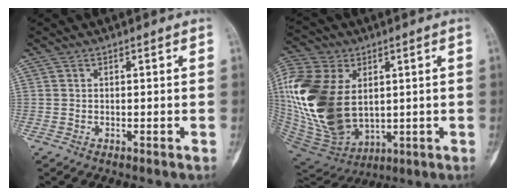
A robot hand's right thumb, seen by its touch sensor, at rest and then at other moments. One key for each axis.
{"total": 25.1, "fx": 2.8, "fy": 16.7, "fz": 18.5, "tx": -0.398, "ty": -0.021, "tz": 0.068}